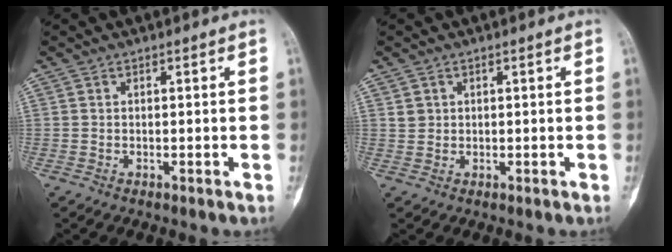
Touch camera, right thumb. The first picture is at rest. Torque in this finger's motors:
{"motor_torque": [-0.34, 0.32, 0.15, -0.23, 0.00]}